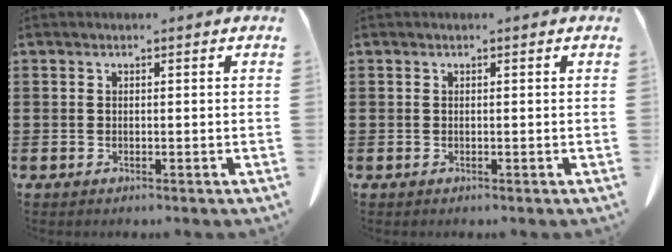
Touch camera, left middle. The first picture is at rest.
{"total": 0.0}